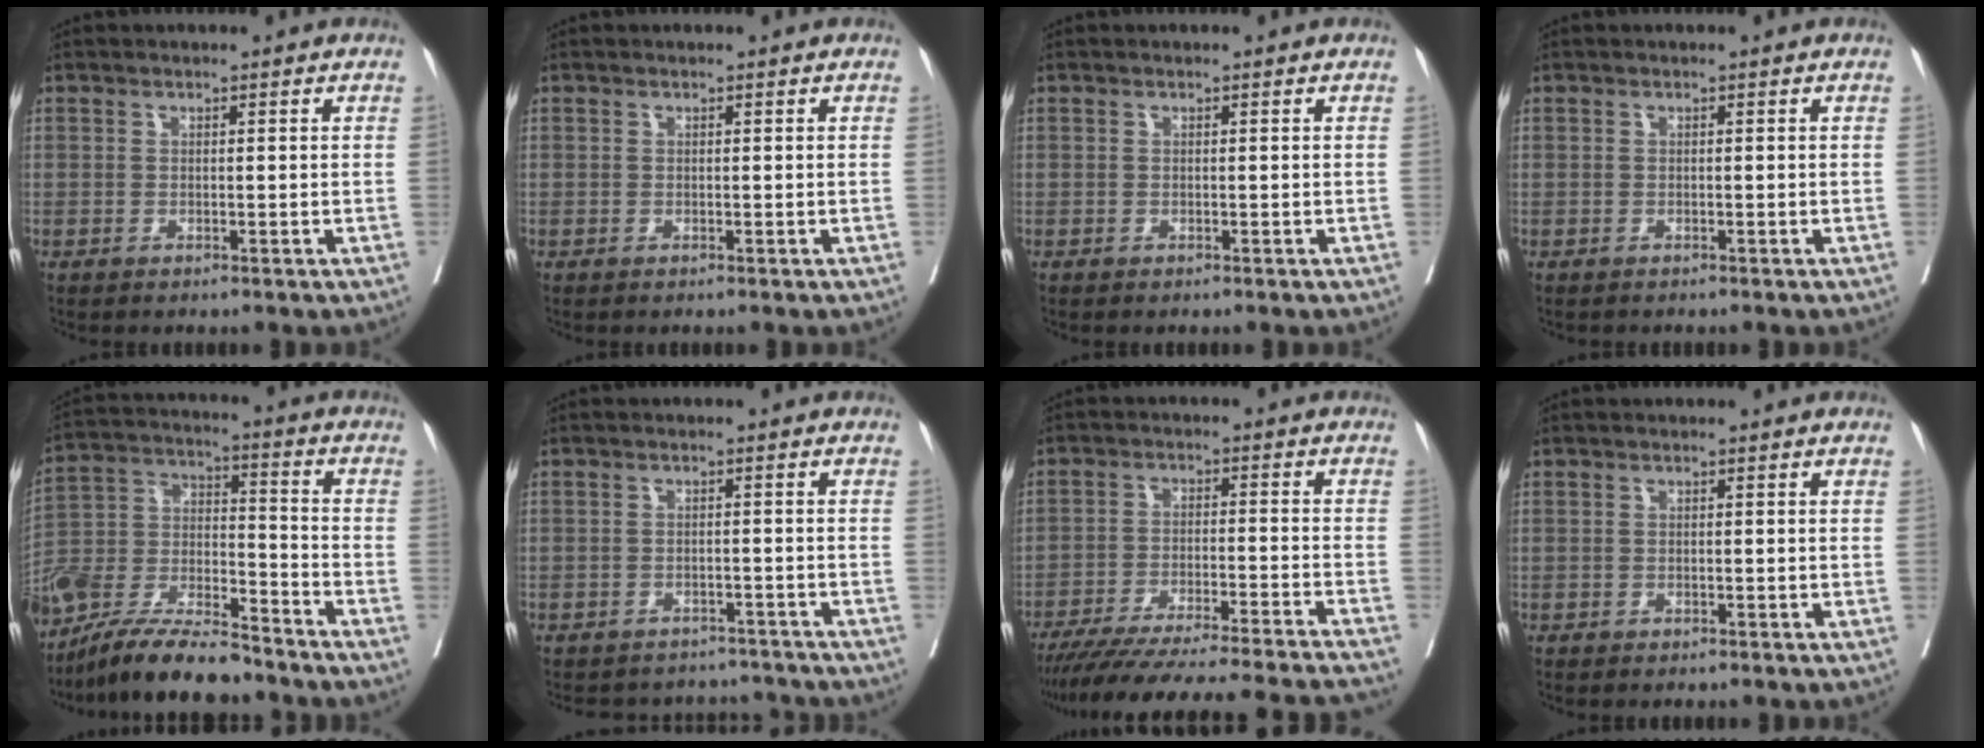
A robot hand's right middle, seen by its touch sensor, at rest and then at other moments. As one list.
[{"total": 0.0}, {"total": 0.0}, {"total": 0.6, "force": [-0.5, 0.3, 0.0], "torque": [-0.011, 0.000, -0.011]}, {"total": 19.0, "force": [-16.3, 3.8, 9.1], "torque": [-0.208, -0.011, -0.306]}, {"total": 10.1, "force": [-9.5, 3.2, 0.8], "torque": [-0.016, 0.019, -0.112]}, {"total": 24.2, "force": [-22.1, -0.5, 9.9], "torque": [-0.123, -0.051, -0.310]}, {"total": 1.1, "force": [-1.0, 0.4, 0.4], "torque": [-0.014, -0.003, -0.013]}]